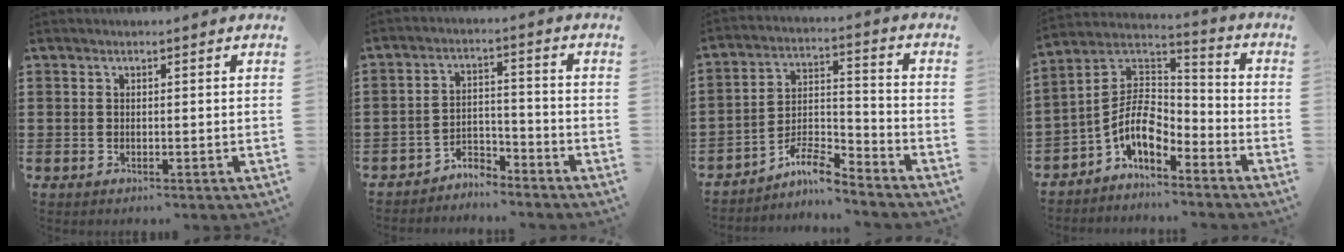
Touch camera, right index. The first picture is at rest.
{"total": 4.2, "force": [-4.2, 0.8, 0.4], "torque": [-0.014, 0.004, -0.084]}
{"total": 7.1, "force": [-6.3, 1.2, 3.1], "torque": [-0.064, 0.004, -0.120]}
{"total": 8.3, "force": [-4.0, 4.3, 5.8], "torque": [-0.148, -0.020, -0.087]}